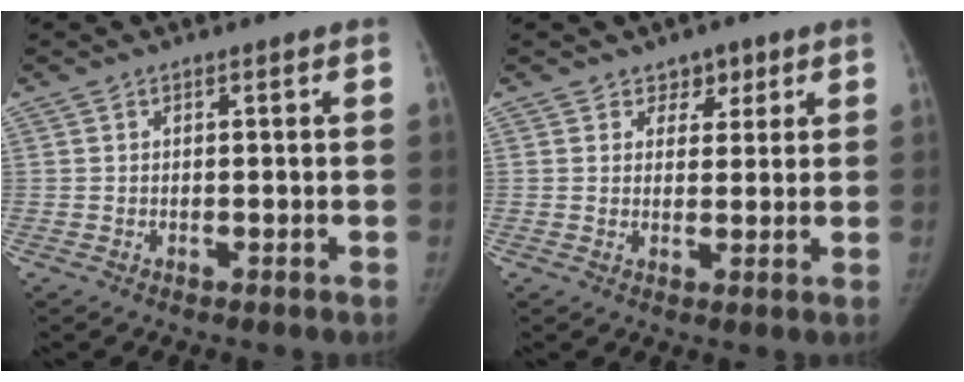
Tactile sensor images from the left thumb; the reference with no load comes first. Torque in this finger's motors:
{"motor_torque": [-0.03, -0.06, 0.03, 0.02, -0.02]}